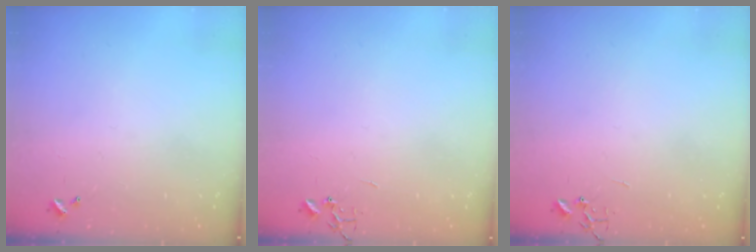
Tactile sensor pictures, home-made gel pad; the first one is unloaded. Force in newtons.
{"total": 0.0}
{"total": 0.0}